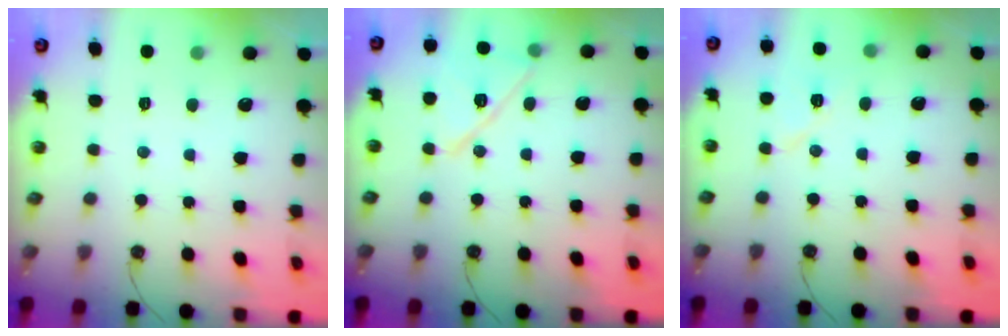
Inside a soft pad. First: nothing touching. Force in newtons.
{"total": 14.3, "press": 13.8, "slide": 3.8}
{"total": 7.2, "press": 7.2, "slide": 0.6}